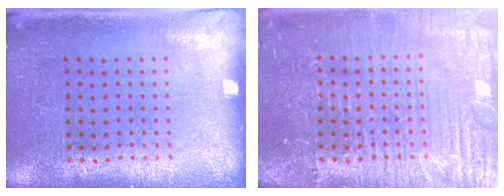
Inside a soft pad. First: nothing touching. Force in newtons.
{"total": 7.6, "press": 7.6, "slide": 0.9}